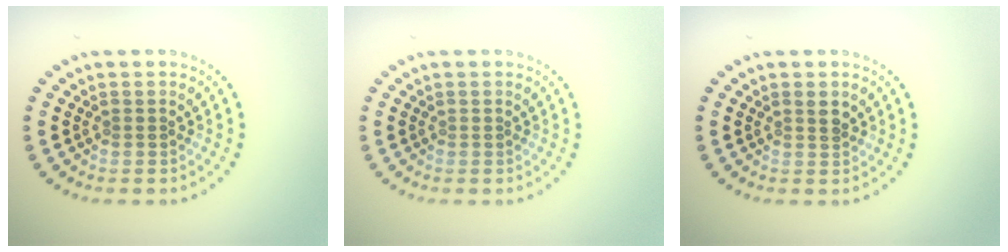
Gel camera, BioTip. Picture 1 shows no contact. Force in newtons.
{"total": 0.0}
{"total": 1.3, "press": 1.1, "slide": 0.6}